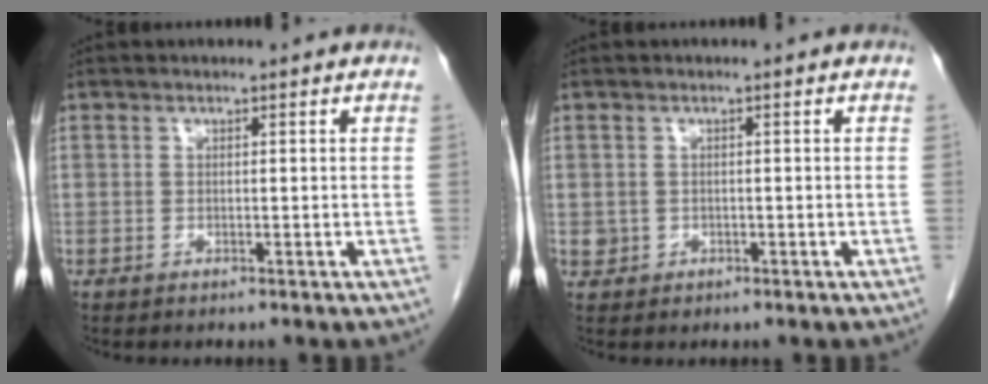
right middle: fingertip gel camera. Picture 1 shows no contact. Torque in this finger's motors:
{"motor_torque": [0.21, -0.05, 0.00, 0.00]}